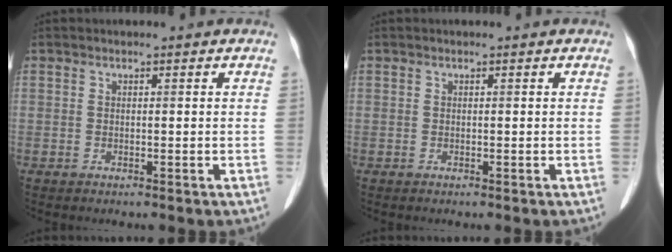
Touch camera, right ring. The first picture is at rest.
{"total": 0.0}